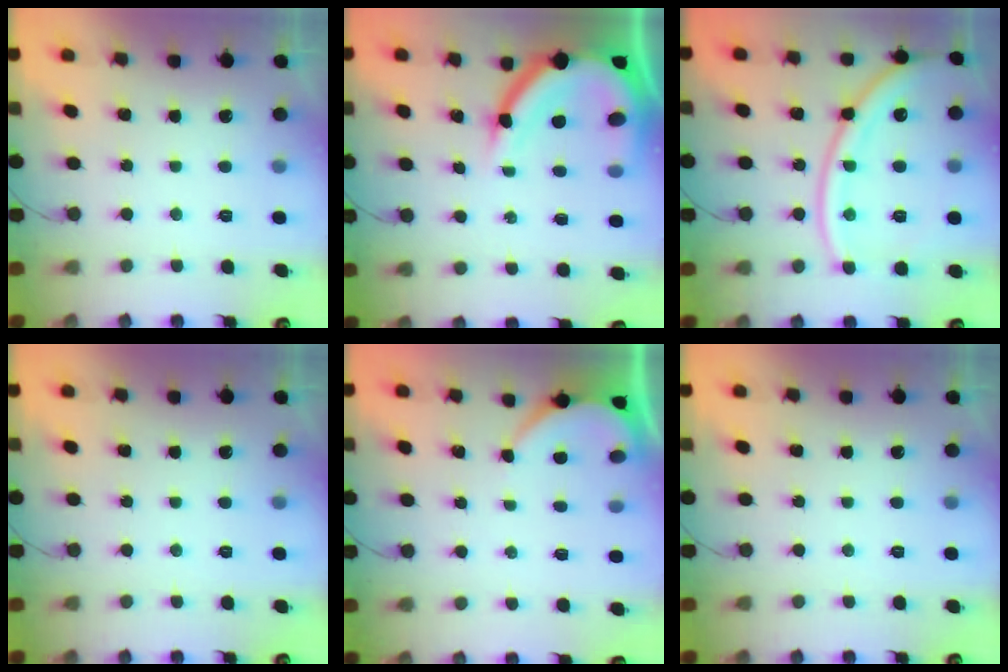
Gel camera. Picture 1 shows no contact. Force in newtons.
{"total": 14.8, "press": 14.7, "slide": 1.4}
{"total": 17.0, "press": 16.9, "slide": 2.1}
{"total": 0.0}
{"total": 2.3, "press": 2.3, "slide": 0.2}
{"total": 0.0}